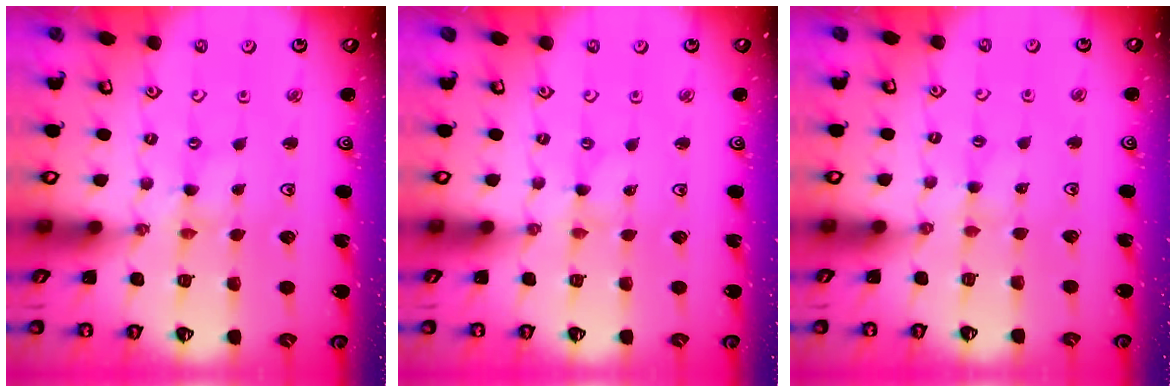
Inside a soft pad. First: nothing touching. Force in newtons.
{"total": 0.0}
{"total": 1.1, "press": 1.1, "slide": 0.3}